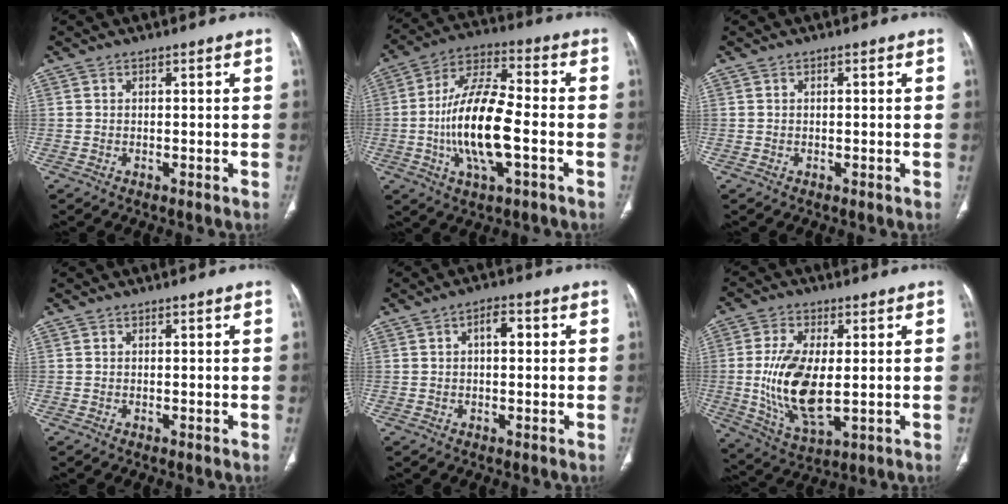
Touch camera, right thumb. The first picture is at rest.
{"total": 16.8, "force": [-3.2, 6.2, 15.3], "torque": [-0.292, 0.023, -0.062]}
{"total": 0.0}
{"total": 0.0}
{"total": 3.8, "force": [0.8, 1.8, 3.2], "torque": [-0.044, 0.011, 0.008]}
{"total": 14.4, "force": [-0.3, 7.0, 12.6], "torque": [-0.245, -0.019, 0.004]}